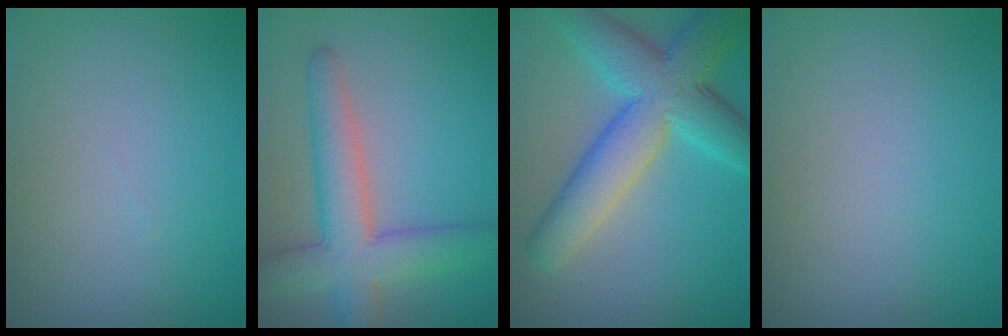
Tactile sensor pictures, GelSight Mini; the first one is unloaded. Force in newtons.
{"total": 6.8, "press": 6.8, "slide": 0.2}
{"total": 8.5, "press": 8.5, "slide": 0.2}
{"total": 0.0}